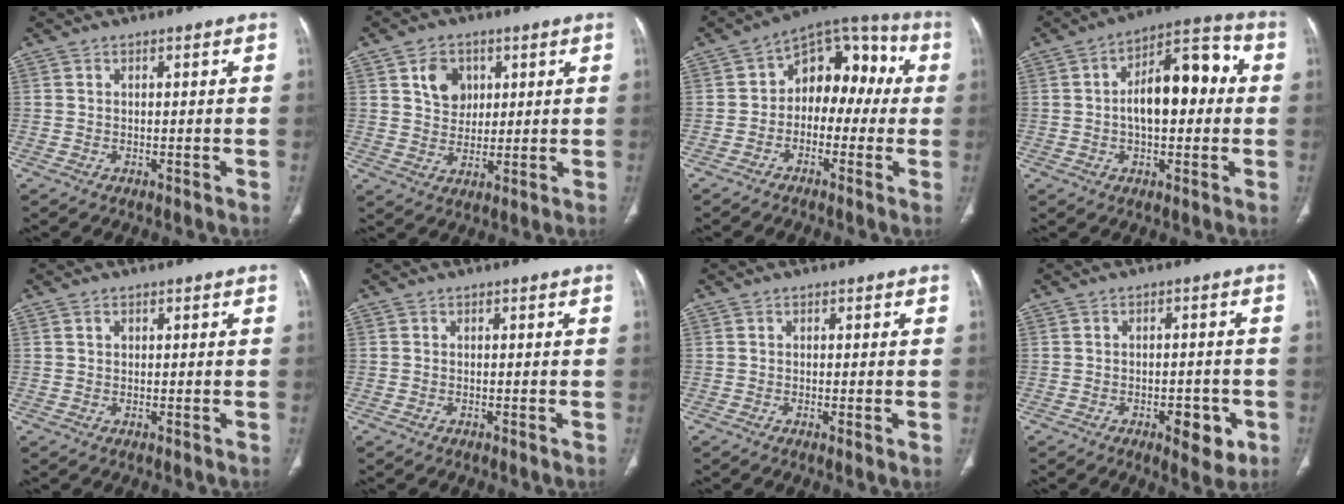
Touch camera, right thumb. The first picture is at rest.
{"total": 7.0, "force": [2.7, 5.5, 3.4], "torque": [-0.028, -0.011, 0.047]}
{"total": 12.8, "force": [0.0, 8.7, 9.4], "torque": [-0.076, 0.052, -0.019]}
{"total": 15.9, "force": [0.7, 9.0, 13.1], "torque": [-0.168, 0.041, 0.000]}
{"total": 1.0, "force": [0.4, 0.8, 0.5], "torque": [-0.006, -0.001, 0.007]}
{"total": 0.0}
{"total": 1.2, "force": [-0.2, 0.2, 1.2], "torque": [-0.028, -0.006, -0.005]}
{"total": 6.4, "force": [-2.6, 3.1, 5.0], "torque": [-0.047, 0.008, -0.030]}